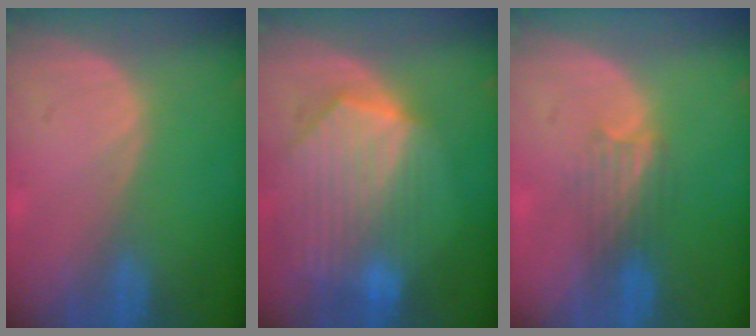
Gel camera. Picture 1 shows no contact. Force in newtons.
{"total": 10.2, "press": 9.0, "slide": 4.8}
{"total": 3.3, "press": 3.2, "slide": 0.8}